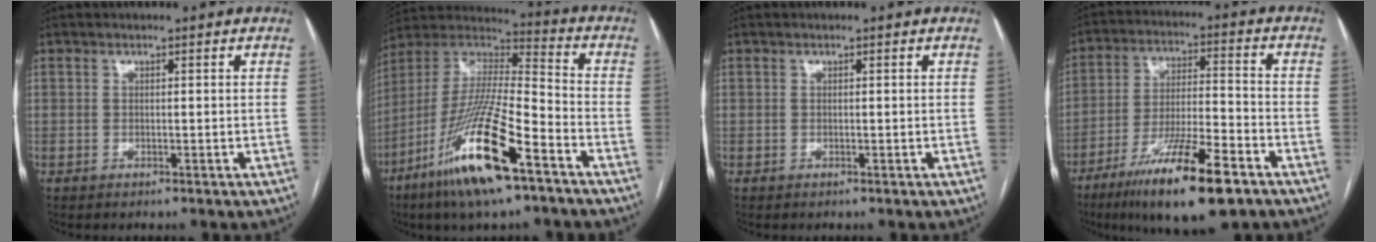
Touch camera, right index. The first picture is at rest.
{"total": 20.3, "force": [-10.8, 2.6, 17.0], "torque": [-0.366, -0.043, -0.202]}
{"total": 0.0}
{"total": 16.5, "force": [-10.1, 2.1, 12.9], "torque": [-0.228, -0.031, -0.175]}